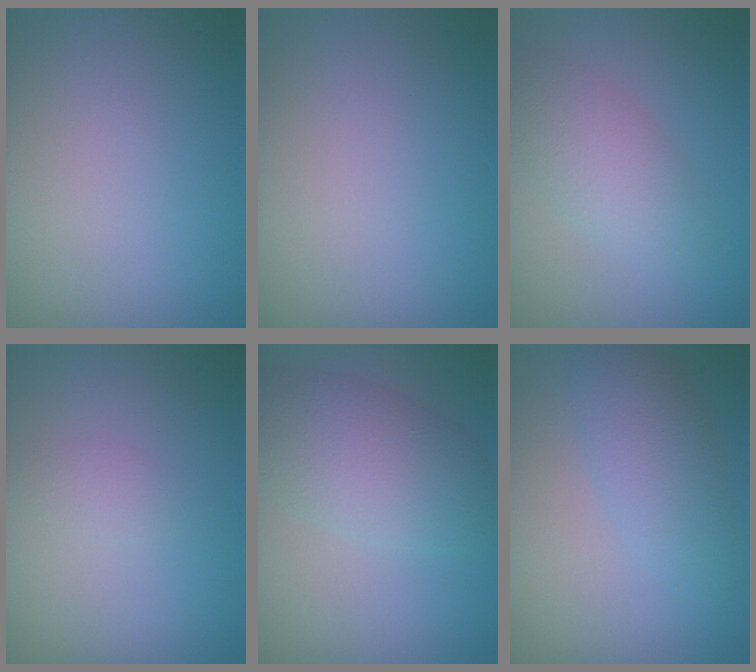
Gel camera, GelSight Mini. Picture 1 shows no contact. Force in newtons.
{"total": 0.0}
{"total": 3.6, "press": 3.6, "slide": 0.3}
{"total": 1.2, "press": 1.2, "slide": 0.0}
{"total": 5.6, "press": 5.6, "slide": 0.2}
{"total": 3.3, "press": 3.3, "slide": 0.1}